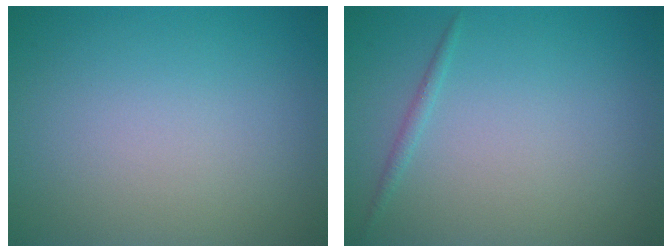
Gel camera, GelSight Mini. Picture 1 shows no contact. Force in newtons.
{"total": 0.7, "press": 0.7, "slide": 0.0}